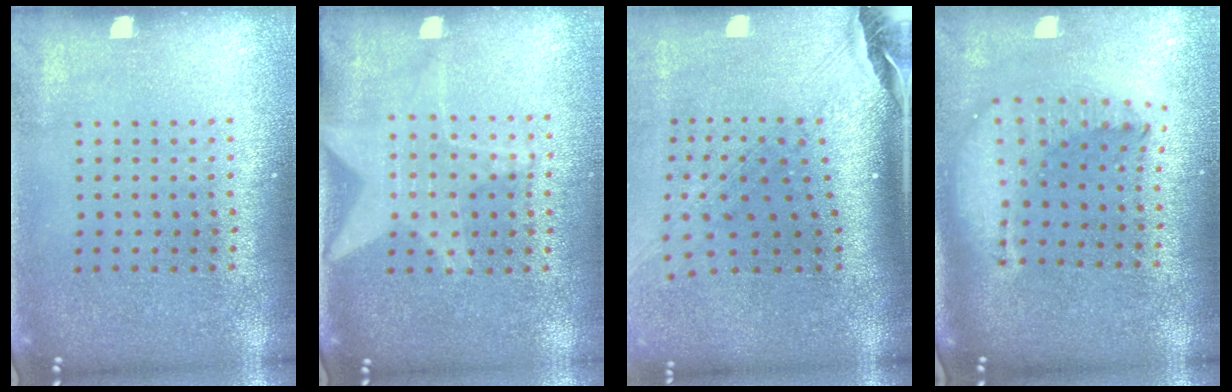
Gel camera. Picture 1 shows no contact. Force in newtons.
{"total": 1.9, "press": 1.6, "slide": 1.1}
{"total": 2.4, "press": 1.8, "slide": 1.6}
{"total": 2.2, "press": 1.7, "slide": 1.4}